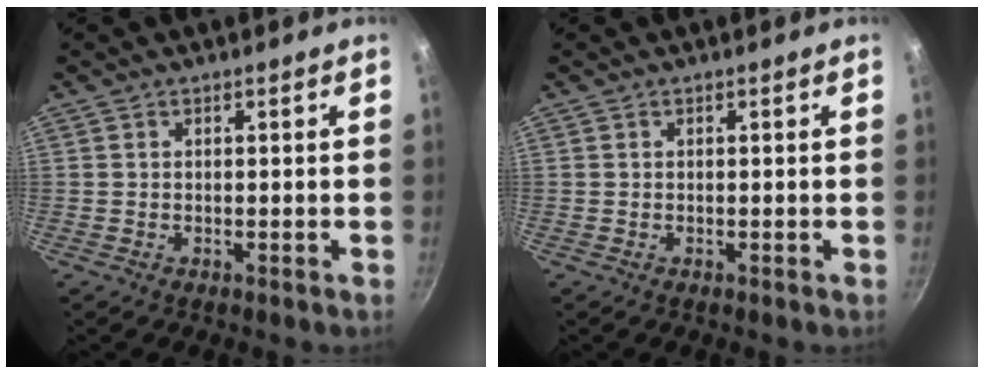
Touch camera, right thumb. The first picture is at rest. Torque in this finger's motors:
{"motor_torque": [-0.07, 0.07, 0.01, 0.01, 0.00]}